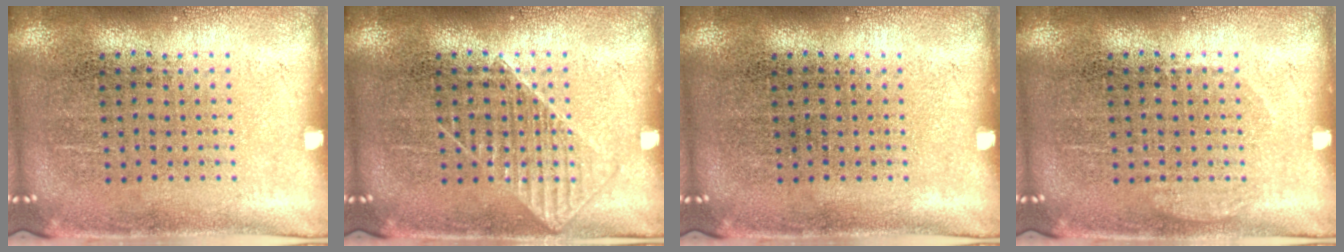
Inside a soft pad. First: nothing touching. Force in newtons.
{"total": 1.3, "press": 1.3, "slide": 0.3}
{"total": 0.0}
{"total": 0.9, "press": 0.9, "slide": 0.3}